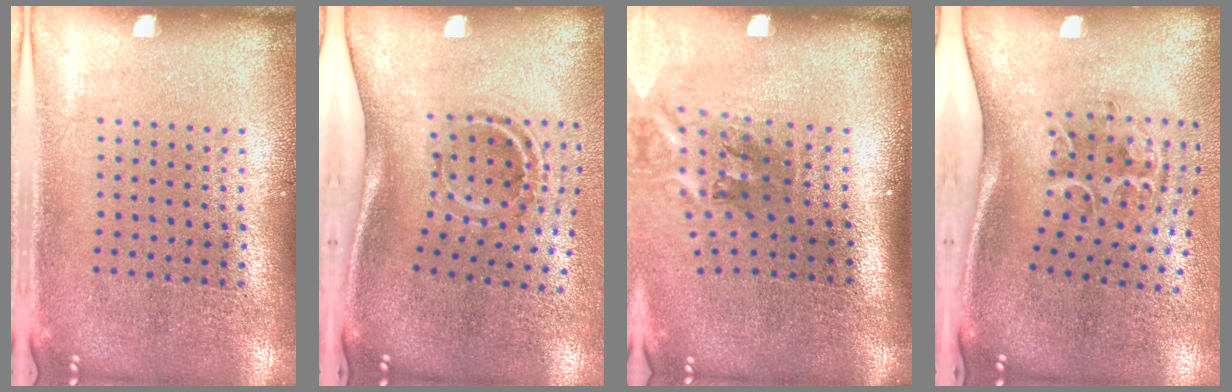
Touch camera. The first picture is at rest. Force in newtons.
{"total": 2.2, "press": 1.2, "slide": 1.9}
{"total": 2.3, "press": 1.3, "slide": 1.8}
{"total": 2.2, "press": 1.4, "slide": 1.7}